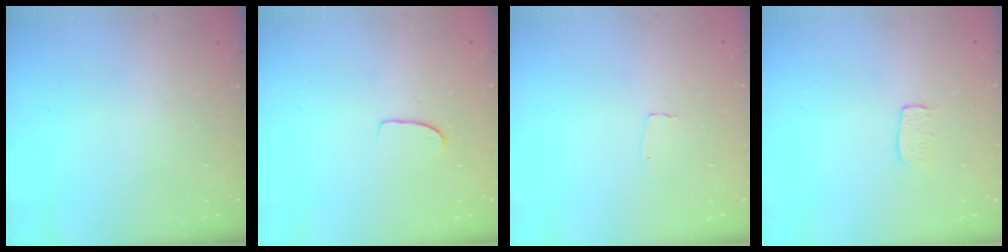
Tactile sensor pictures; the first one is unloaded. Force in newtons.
{"total": 5.3, "press": 5.3, "slide": 0.5}
{"total": 3.2, "press": 3.2, "slide": 0.2}
{"total": 5.1, "press": 5.1, "slide": 0.4}